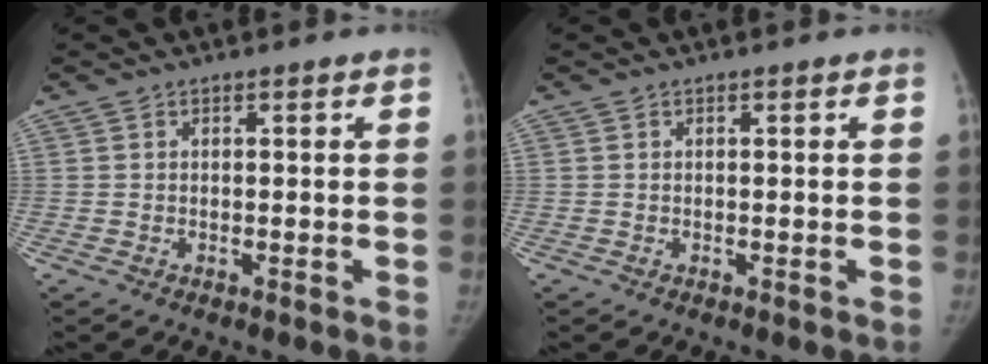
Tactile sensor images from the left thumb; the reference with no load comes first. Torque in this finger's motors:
{"motor_torque": [0.04, 0.04, 0.15, -0.15, 0.01]}